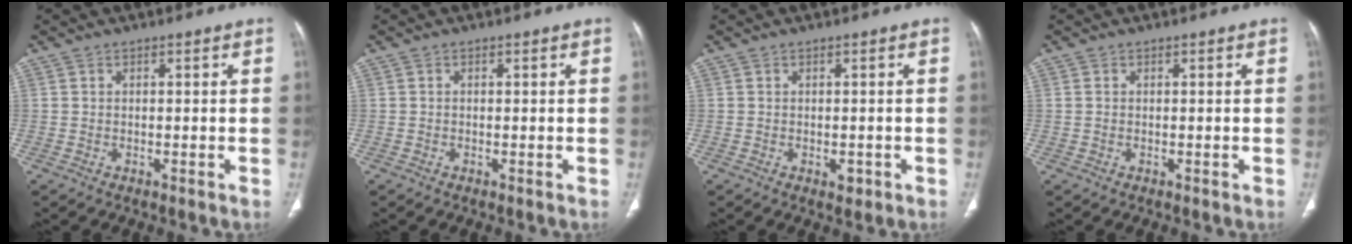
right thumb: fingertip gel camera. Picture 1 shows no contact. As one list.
[{"total": 0.0}, {"total": 1.6, "force": [-0.6, 1.0, 1.1], "torque": [-0.010, 0.000, -0.005]}, {"total": 0.5, "force": [0.0, 0.3, 0.4], "torque": [-0.015, -0.001, 0.002]}]